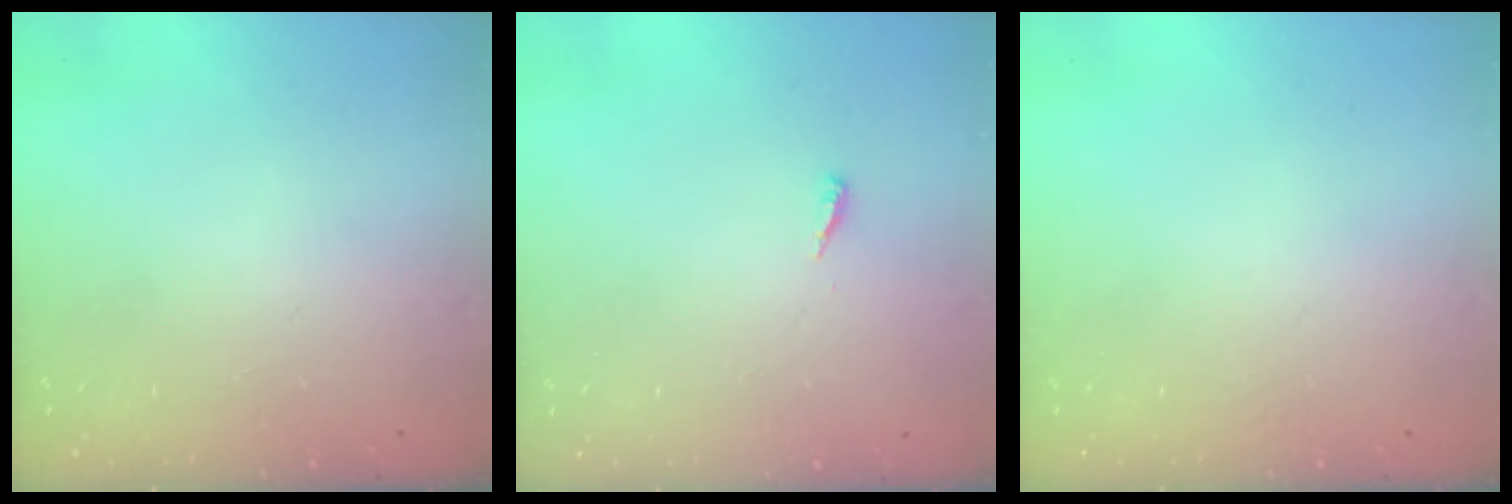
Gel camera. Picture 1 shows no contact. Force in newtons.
{"total": 3.2, "press": 3.2, "slide": 0.2}
{"total": 0.0}